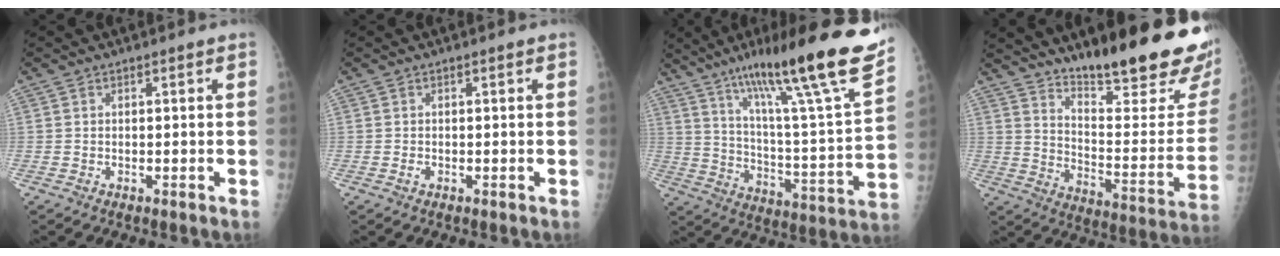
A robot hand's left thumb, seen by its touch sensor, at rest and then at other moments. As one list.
[{"total": 0.6, "force": [-0.2, 0.4, 0.4], "torque": [-0.007, 0.001, -0.003]}, {"total": 26.8, "force": [18.8, 1.6, 19.0], "torque": [-0.281, -0.082, 0.294]}, {"total": 27.3, "force": [19.8, 5.6, 18.0], "torque": [-0.231, -0.124, 0.282]}]